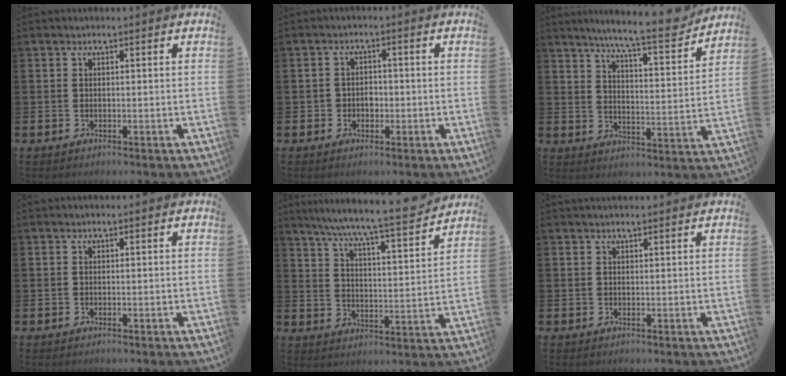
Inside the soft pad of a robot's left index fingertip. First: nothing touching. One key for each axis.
{"total": 1.9, "fx": -0.5, "fy": 1.7, "fz": 0.5, "tx": -0.001, "ty": 0.000, "tz": -0.018}
{"total": 8.9, "fx": 8.0, "fy": 0.3, "fz": 3.8, "tx": -0.072, "ty": -0.056, "tz": 0.133}
{"total": 0.0}
{"total": 8.7, "fx": 8.1, "fy": 0.0, "fz": 3.3, "tx": -0.085, "ty": -0.061, "tz": 0.136}
{"total": 0.9, "fx": 0.9, "fy": 0.0, "fz": 0.2, "tx": 0.006, "ty": -0.004, "tz": 0.015}